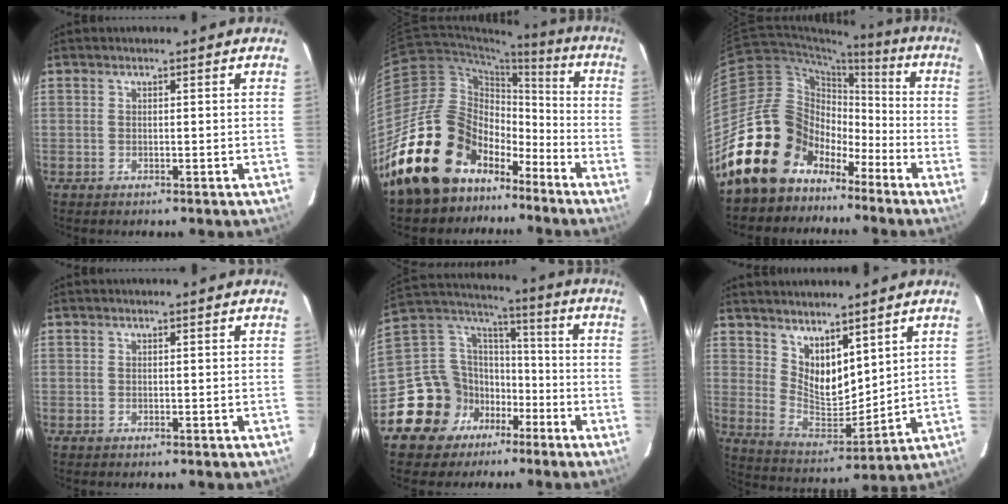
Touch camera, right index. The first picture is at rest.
{"total": 21.6, "force": [-14.1, 14.2, 7.9], "torque": [-0.177, 0.045, -0.224]}
{"total": 18.2, "force": [-11.4, 13.3, 5.1], "torque": [-0.118, 0.051, -0.188]}
{"total": 0.0}
{"total": 16.2, "force": [-8.2, 13.2, 4.7], "torque": [-0.129, 0.056, -0.131]}
{"total": 10.3, "force": [6.9, 4.9, 5.9], "torque": [-0.097, -0.012, 0.141]}